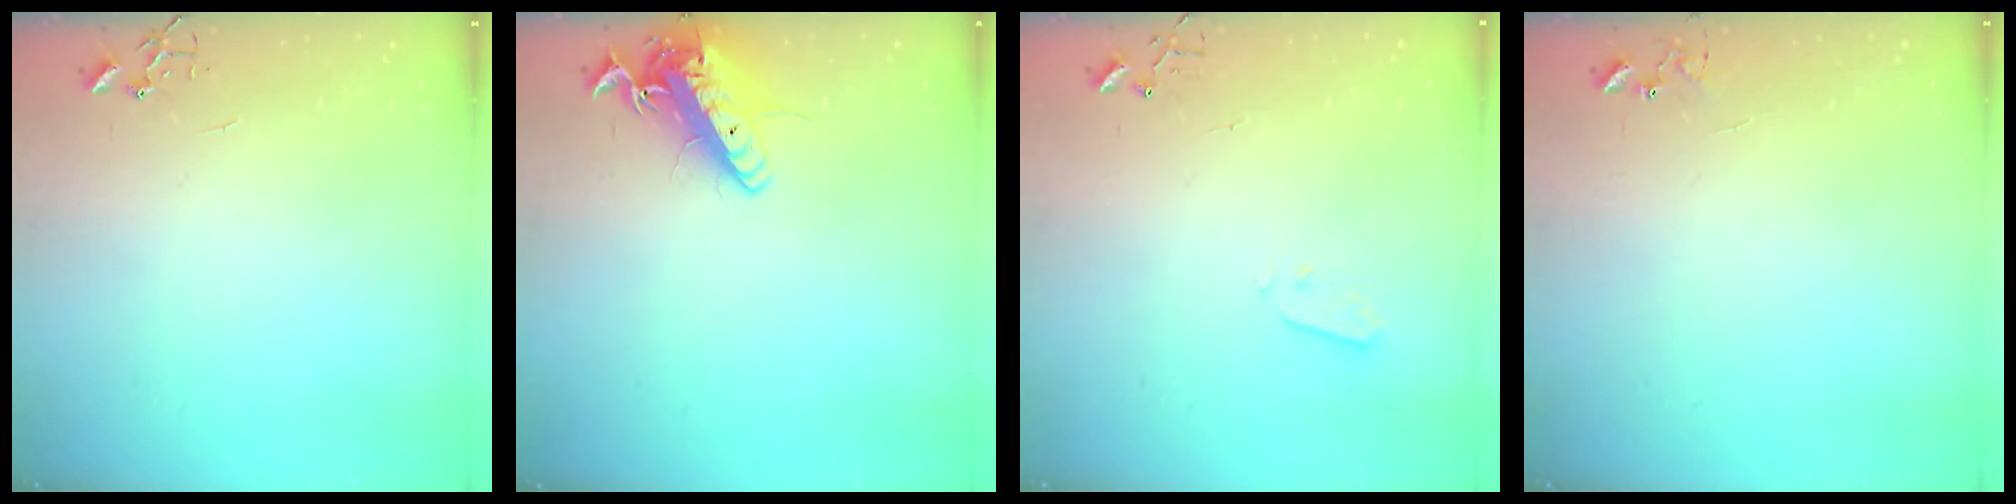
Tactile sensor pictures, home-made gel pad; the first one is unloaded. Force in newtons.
{"total": 15.0, "press": 14.7, "slide": 2.8}
{"total": 3.2, "press": 3.2, "slide": 0.1}
{"total": 5.9, "press": 5.9, "slide": 0.5}